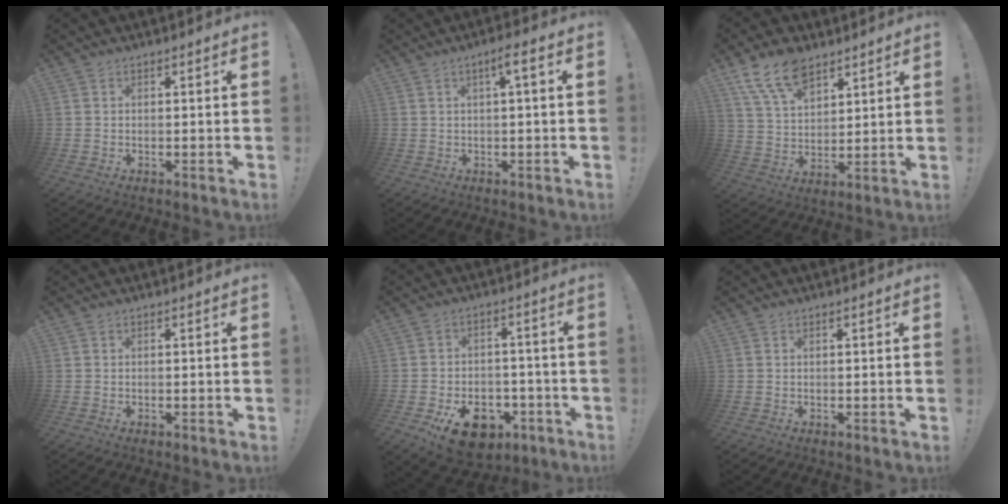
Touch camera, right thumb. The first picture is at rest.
{"total": 3.6, "force": [0.7, 0.1, 3.5], "torque": [-0.059, -0.001, 0.005]}
{"total": 12.6, "force": [8.5, 6.6, 6.4], "torque": [-0.117, -0.040, 0.163]}
{"total": 0.0}
{"total": 13.0, "force": [-6.6, 8.4, 7.4], "torque": [-0.100, 0.053, -0.104]}
{"total": 0.0}